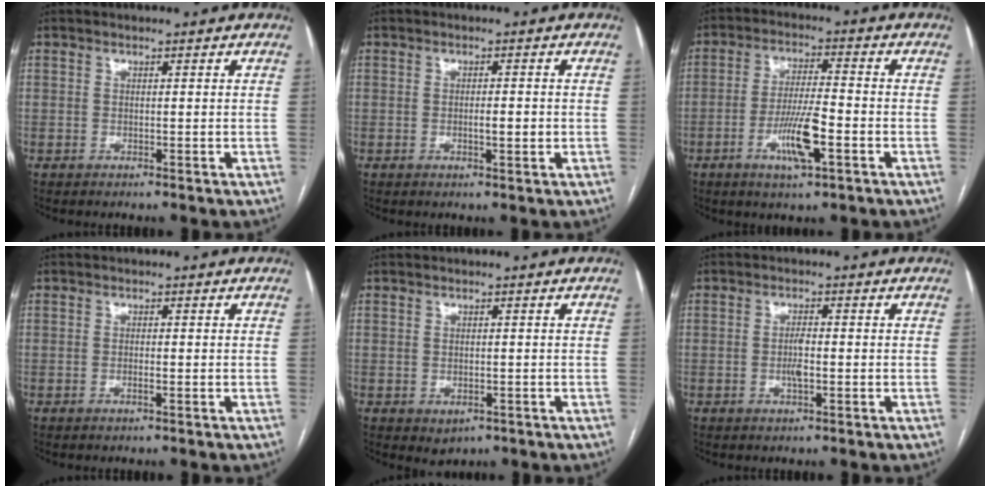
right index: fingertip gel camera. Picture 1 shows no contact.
{"total": 2.3, "force": [-0.4, 0.5, 2.2], "torque": [-0.039, -0.001, -0.005]}
{"total": 8.3, "force": [-3.3, 1.1, 7.6], "torque": [-0.144, -0.005, -0.057]}
{"total": 0.8, "force": [-0.4, 0.1, 0.8], "torque": [-0.017, 0.000, -0.006]}
{"total": 2.2, "force": [-1.0, 1.5, 1.2], "torque": [-0.013, -0.001, -0.001]}
{"total": 2.4, "force": [-0.5, 0.6, 2.3], "torque": [-0.047, 0.000, -0.009]}